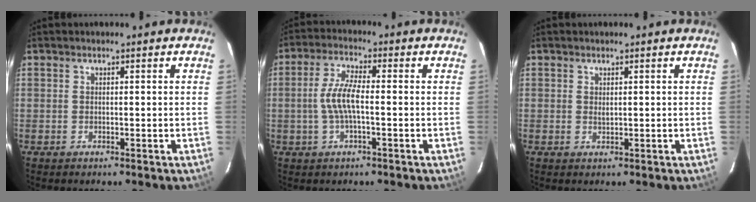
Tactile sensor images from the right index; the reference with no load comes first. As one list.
[{"total": 6.5, "force": [-0.8, 1.8, 6.2], "torque": [-0.127, 0.008, -0.016]}, {"total": 0.8, "force": [0.3, 0.5, 0.6], "torque": [-0.009, 0.001, 0.007]}]